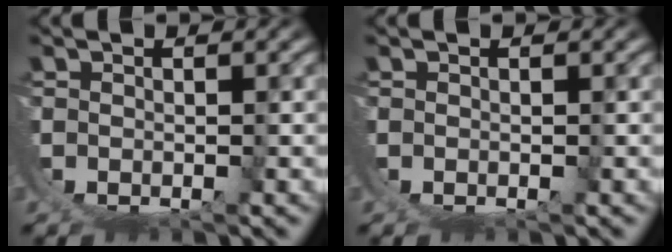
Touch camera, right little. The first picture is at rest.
{"total": 0.0}